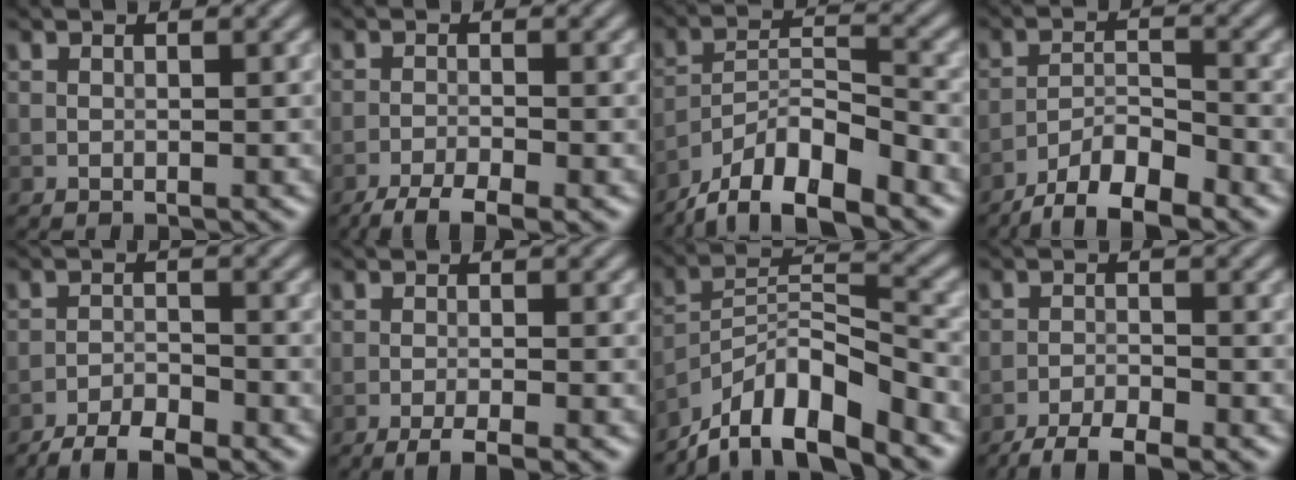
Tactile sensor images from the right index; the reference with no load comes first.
{"total": 4.2, "force": [-3.0, 0.9, 2.8], "torque": [-0.054, -0.004, -0.057]}
{"total": 9.4, "force": [-7.1, 2.9, 5.6], "torque": [-0.086, 0.005, -0.130]}
{"total": 5.7, "force": [-4.4, 1.4, 3.3], "torque": [-0.055, 0.001, -0.081]}
{"total": 3.9, "force": [-3.2, 1.0, 1.9], "torque": [-0.035, 0.001, -0.062]}
{"total": 2.7, "force": [-1.6, 0.5, 2.2], "torque": [-0.038, 0.002, -0.032]}
{"total": 9.8, "force": [-7.7, 2.8, 5.3], "torque": [-0.081, 0.006, -0.144]}
{"total": 4.2, "force": [-3.3, 0.9, 2.4], "torque": [-0.049, 0.000, -0.062]}